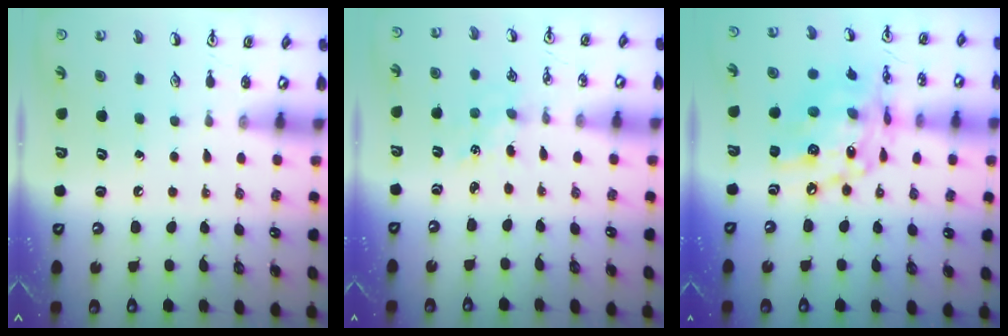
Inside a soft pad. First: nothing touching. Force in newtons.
{"total": 2.6, "press": 2.6, "slide": 0.4}
{"total": 17.9, "press": 17.9, "slide": 1.3}